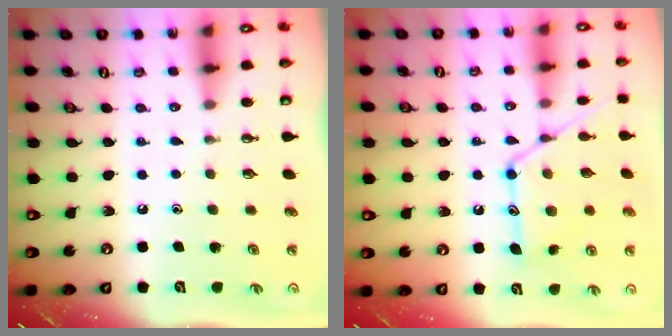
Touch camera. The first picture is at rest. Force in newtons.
{"total": 13.4, "press": 13.4, "slide": 0.6}